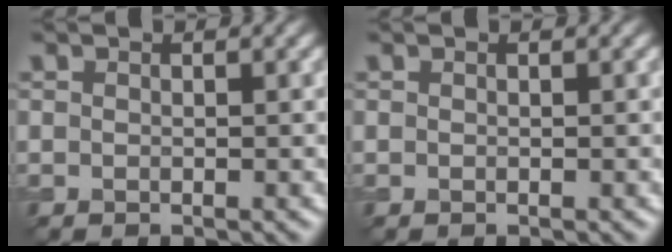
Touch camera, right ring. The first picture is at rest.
{"total": 0.0}